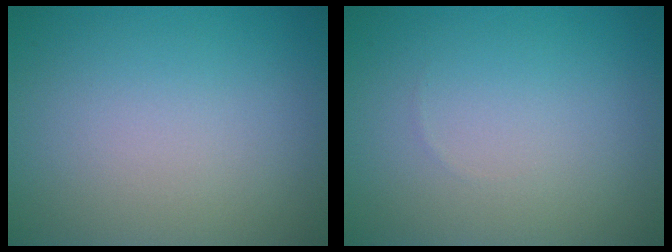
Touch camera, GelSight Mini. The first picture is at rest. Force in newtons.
{"total": 0.0}